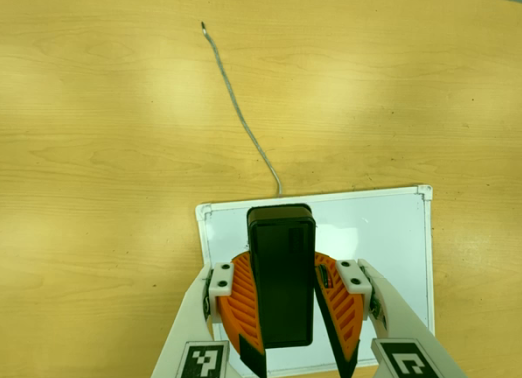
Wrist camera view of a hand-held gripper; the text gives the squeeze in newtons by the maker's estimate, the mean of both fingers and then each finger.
{"total": 9.6, "left": 9.5, "right": 9.8}